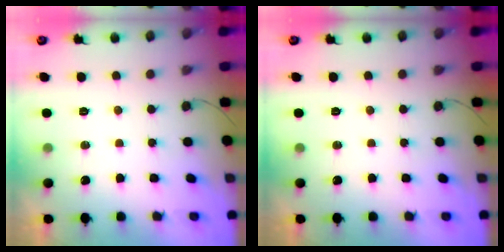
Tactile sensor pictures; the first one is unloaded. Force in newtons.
{"total": 0.0}